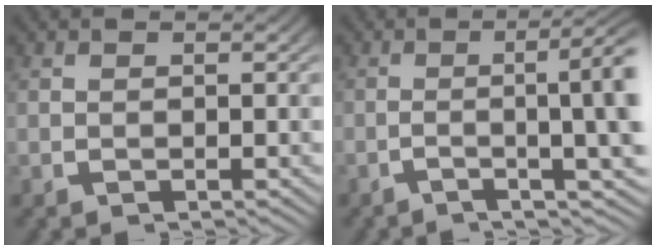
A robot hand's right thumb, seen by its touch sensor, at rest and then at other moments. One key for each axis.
{"total": 7.9, "fx": -0.7, "fy": 2.1, "fz": 7.6, "tx": -0.101, "ty": 0.003, "tz": -0.018}